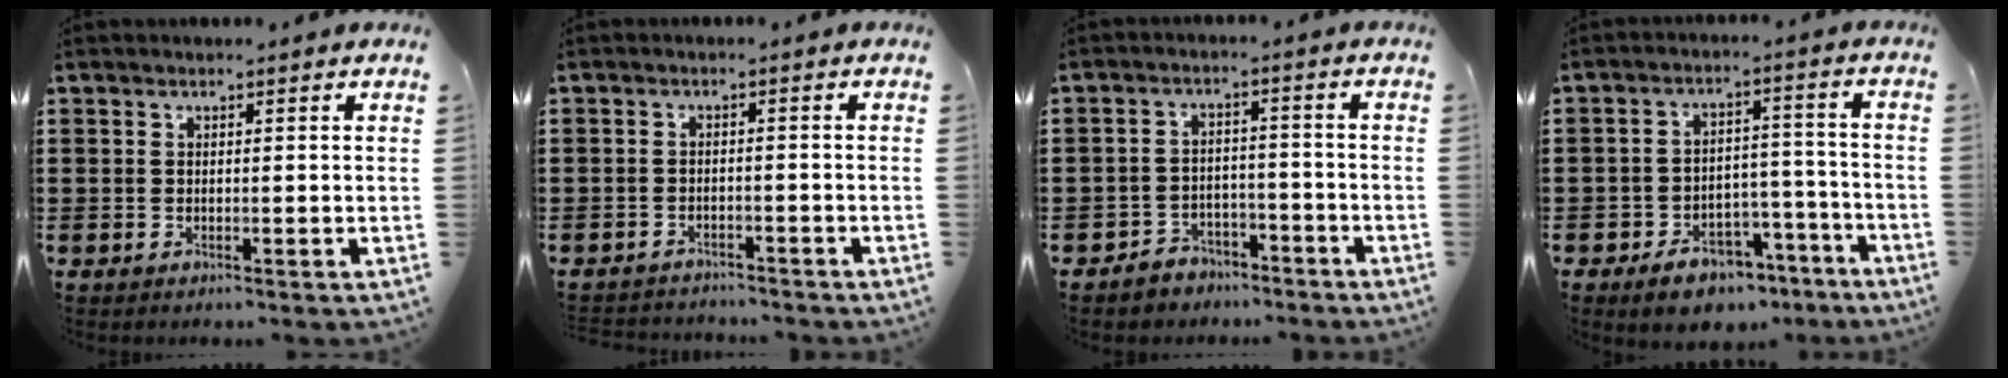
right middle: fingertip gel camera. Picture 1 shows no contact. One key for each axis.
{"total": 2.2, "fx": -2.2, "fy": 0.3, "fz": -0.3, "tx": -0.001, "ty": 0.000, "tz": -0.049}
{"total": 3.6, "fx": -3.5, "fy": 1.0, "fz": -0.2, "tx": -0.007, "ty": 0.003, "tz": -0.073}
{"total": 6.6, "fx": -5.6, "fy": 2.7, "fz": 2.1, "tx": -0.030, "ty": 0.028, "tz": -0.105}